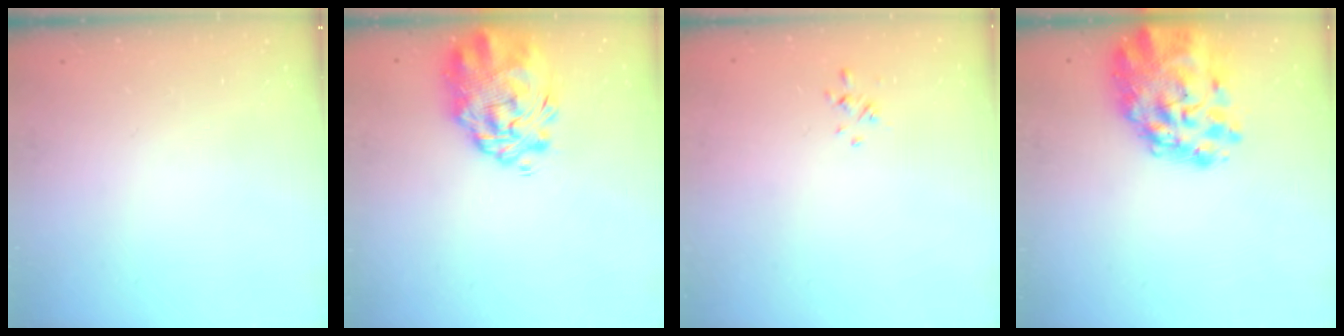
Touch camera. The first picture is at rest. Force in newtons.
{"total": 5.3, "press": 4.7, "slide": 2.3}
{"total": 0.6, "press": 0.4, "slide": 0.5}
{"total": 13.1, "press": 12.4, "slide": 4.4}